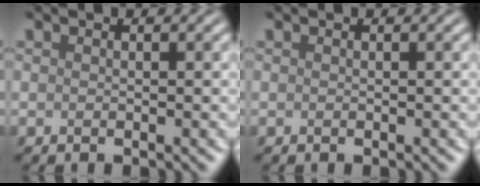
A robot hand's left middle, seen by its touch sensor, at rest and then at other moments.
{"total": 0.0}